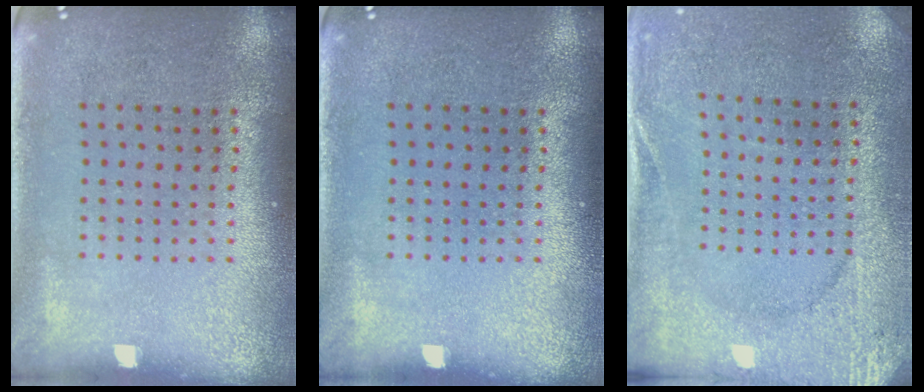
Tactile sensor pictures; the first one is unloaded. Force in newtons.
{"total": 0.0}
{"total": 2.6, "press": 2.5, "slide": 0.7}